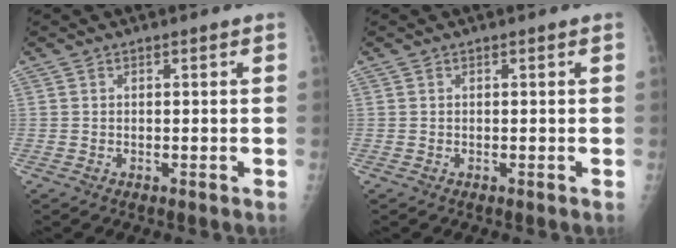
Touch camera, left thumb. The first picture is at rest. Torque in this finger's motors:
{"motor_torque": [0.00, 0.00, -0.01, -0.01, 0.00]}